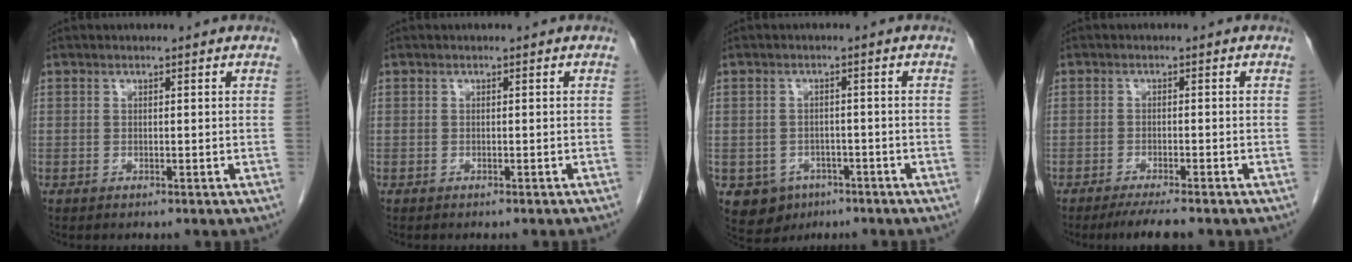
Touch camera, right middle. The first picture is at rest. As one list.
[{"total": 1.2, "force": [-1.1, -0.1, 0.6], "torque": [-0.003, 0.004, -0.012]}, {"total": 5.3, "force": [-2.9, 4.2, 1.3], "torque": [-0.018, 0.006, -0.036]}, {"total": 4.6, "force": [-3.7, 0.2, 2.7], "torque": [-0.043, -0.011, -0.058]}]